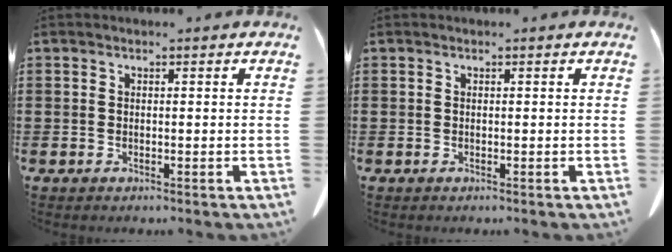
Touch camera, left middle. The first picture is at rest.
{"total": 0.0}